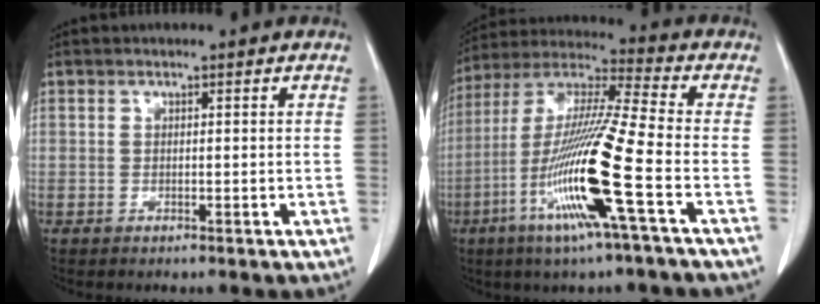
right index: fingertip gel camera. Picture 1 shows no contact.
{"total": 17.7, "force": [-6.2, -0.8, 16.5], "torque": [-0.339, -0.021, -0.127]}